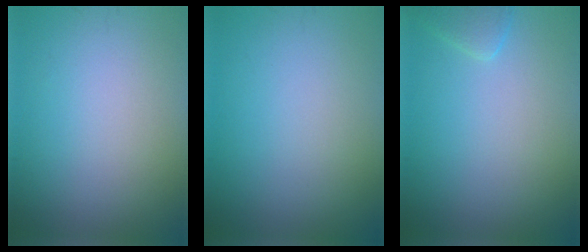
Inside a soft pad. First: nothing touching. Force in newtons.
{"total": 0.0}
{"total": 1.4, "press": 1.4, "slide": 0.1}